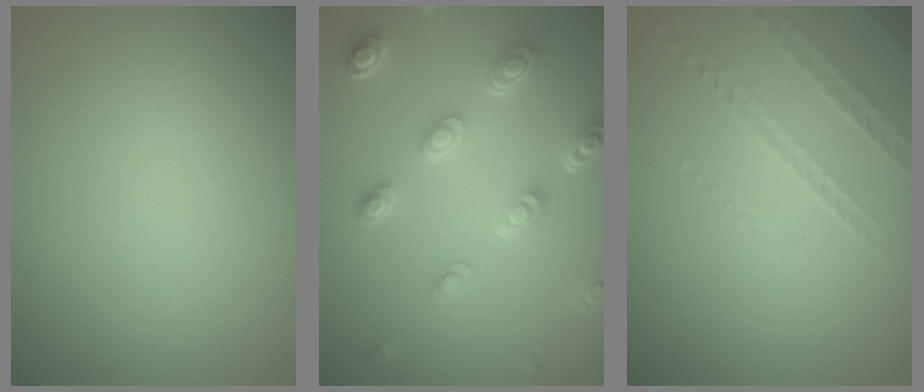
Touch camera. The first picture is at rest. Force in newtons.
{"total": 4.7, "press": 3.7, "slide": 2.9}
{"total": 1.3, "press": 0.9, "slide": 0.9}